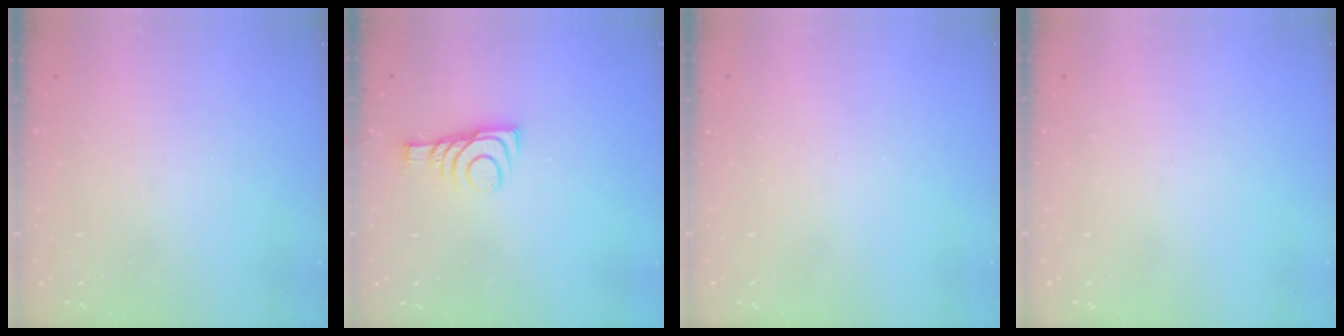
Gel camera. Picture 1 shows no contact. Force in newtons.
{"total": 9.2, "press": 9.2, "slide": 0.2}
{"total": 0.0}
{"total": 0.0}